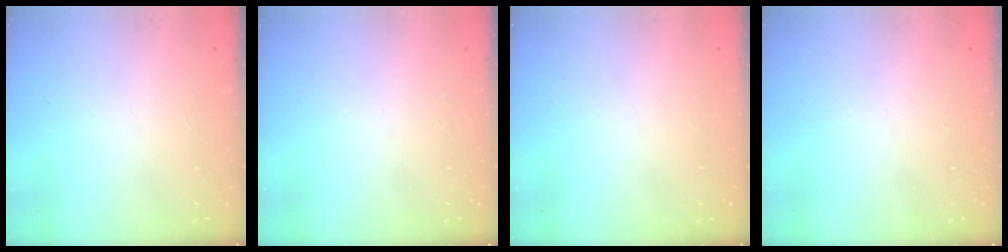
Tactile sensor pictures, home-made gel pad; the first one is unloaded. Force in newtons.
{"total": 0.0}
{"total": 0.0}
{"total": 0.0}